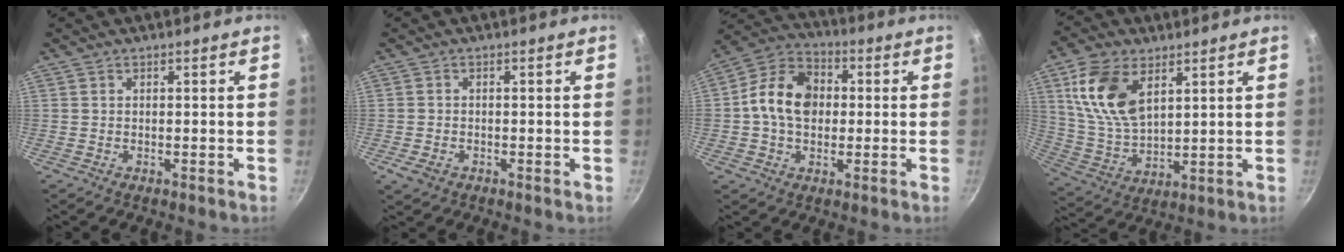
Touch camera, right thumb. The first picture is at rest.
{"total": 2.8, "force": [-1.2, 1.9, 1.6], "torque": [-0.034, -0.001, -0.023]}
{"total": 13.1, "force": [0.4, 10.1, 8.5], "torque": [-0.117, 0.023, -0.012]}
{"total": 14.5, "force": [5.9, 8.3, 10.3], "torque": [-0.187, -0.023, 0.126]}